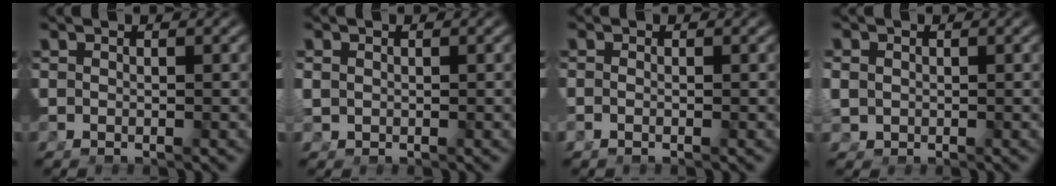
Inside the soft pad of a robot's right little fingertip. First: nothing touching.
{"total": 1.2, "force": [0.3, 0.9, 0.7], "torque": [-0.025, -0.009, 0.014]}
{"total": 1.6, "force": [-0.8, 1.1, 1.0], "torque": [-0.035, -0.008, -0.014]}
{"total": 2.1, "force": [-0.1, 1.9, 1.0], "torque": [-0.039, -0.020, 0.012]}